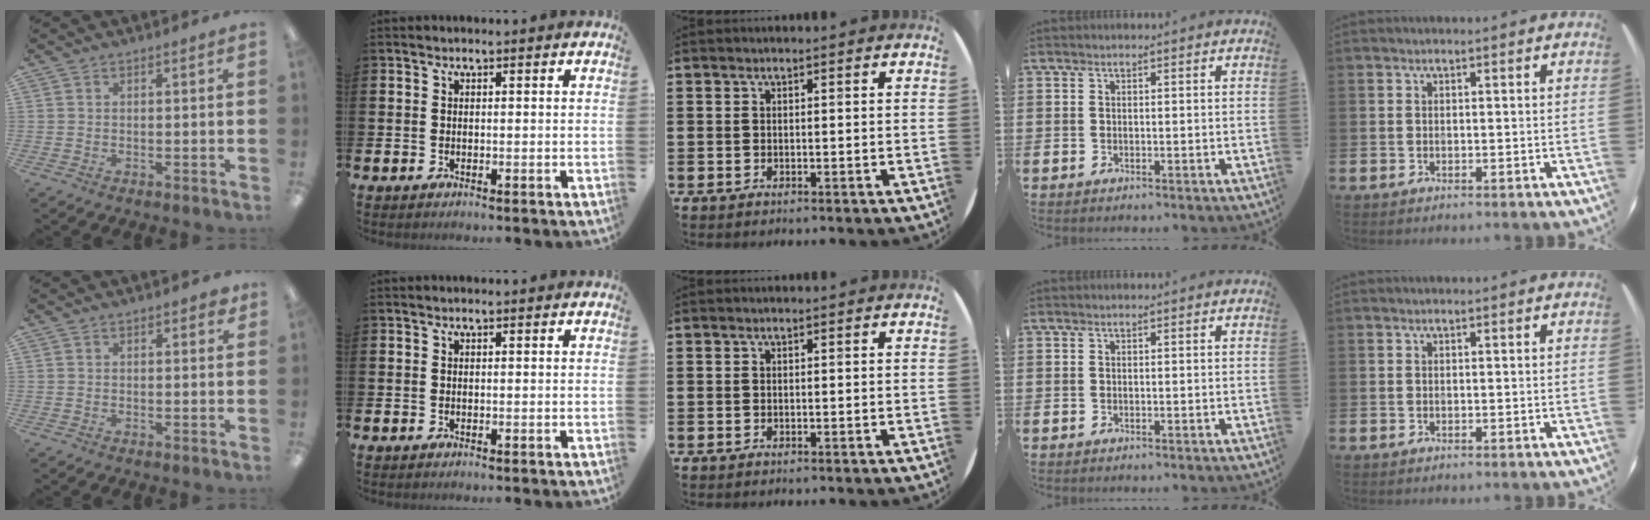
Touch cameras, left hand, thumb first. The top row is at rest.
{"thumb": {"total": 1.7, "force": [1.2, 0.7, 1.0], "torque": [-0.004, -0.004, 0.018]}}